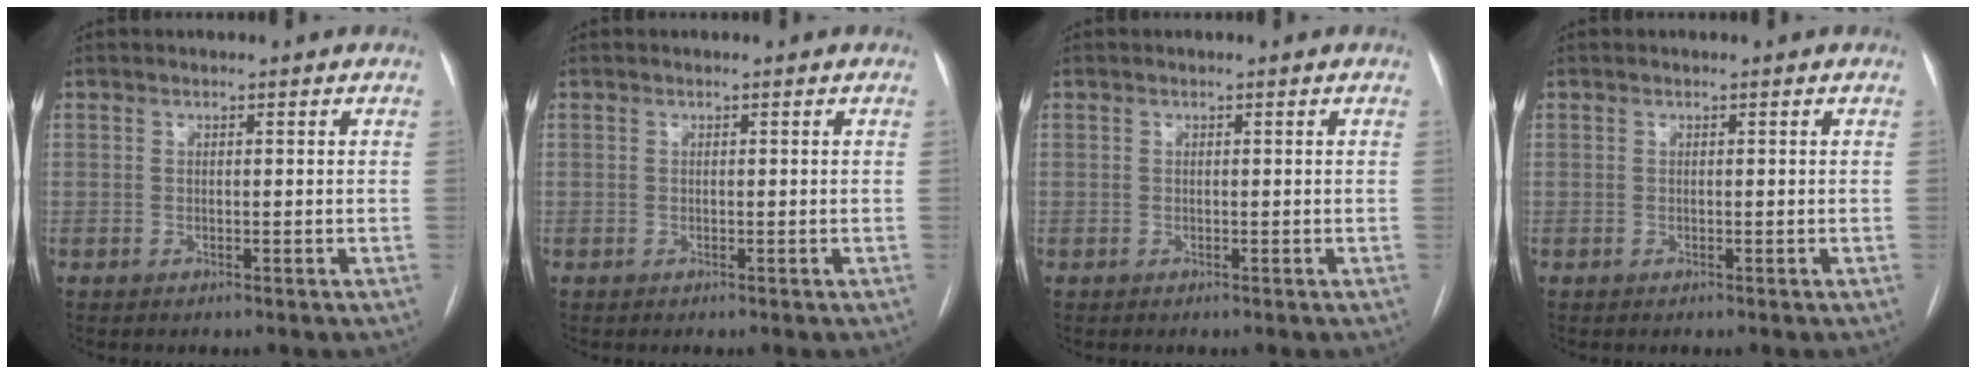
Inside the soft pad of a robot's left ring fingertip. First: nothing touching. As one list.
[{"total": 0.0}, {"total": 0.0}, {"total": 0.0}]